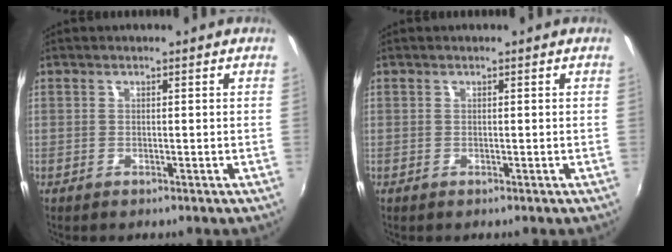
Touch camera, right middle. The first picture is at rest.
{"total": 0.0}